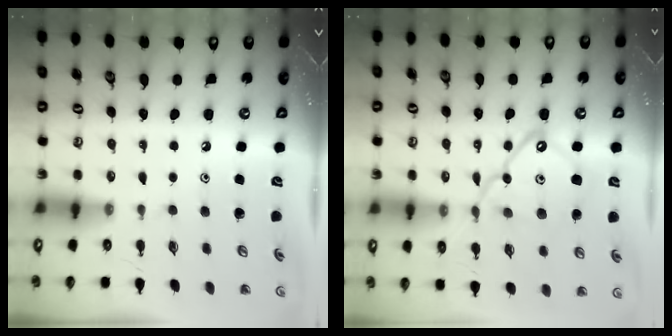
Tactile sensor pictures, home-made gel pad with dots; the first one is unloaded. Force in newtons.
{"total": 16.7, "press": 16.6, "slide": 1.5}